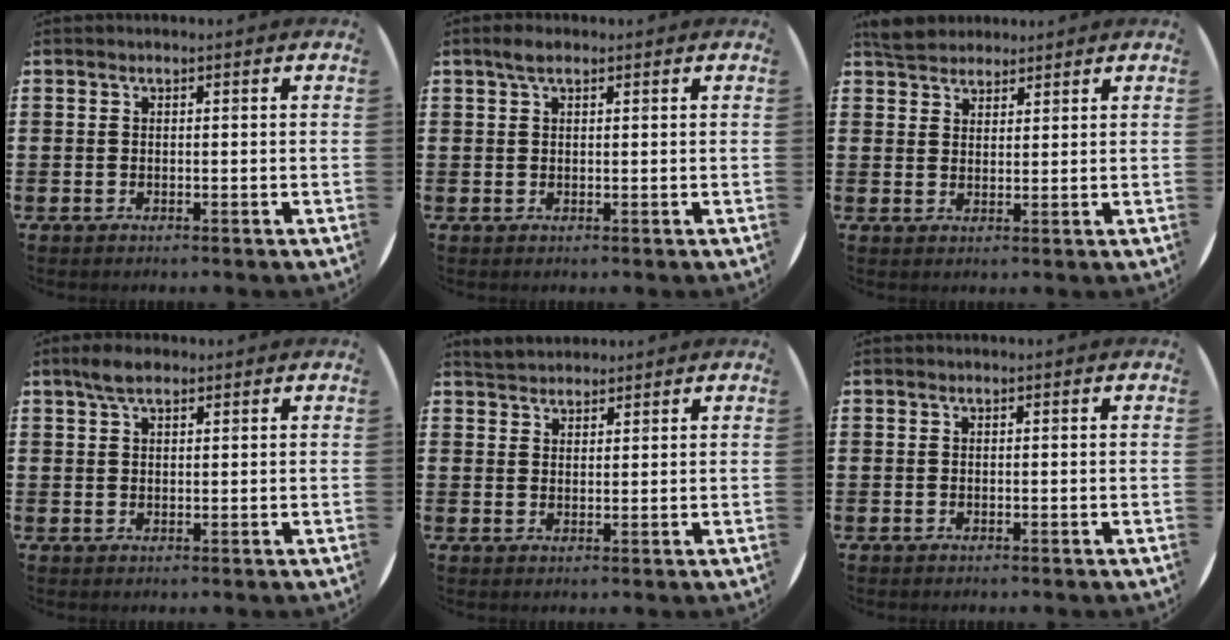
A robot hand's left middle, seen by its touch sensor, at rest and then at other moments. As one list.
[{"total": 1.9, "force": [1.2, 0.7, 1.3], "torque": [-0.019, 0.003, 0.019]}, {"total": 3.9, "force": [3.7, 1.3, 0.3], "torque": [-0.009, -0.002, 0.070]}, {"total": 3.0, "force": [2.1, 1.2, 1.8], "torque": [-0.030, 0.003, 0.035]}, {"total": 3.0, "force": [2.9, 0.7, 0.1], "torque": [-0.007, 0.000, 0.057]}, {"total": 0.0}]